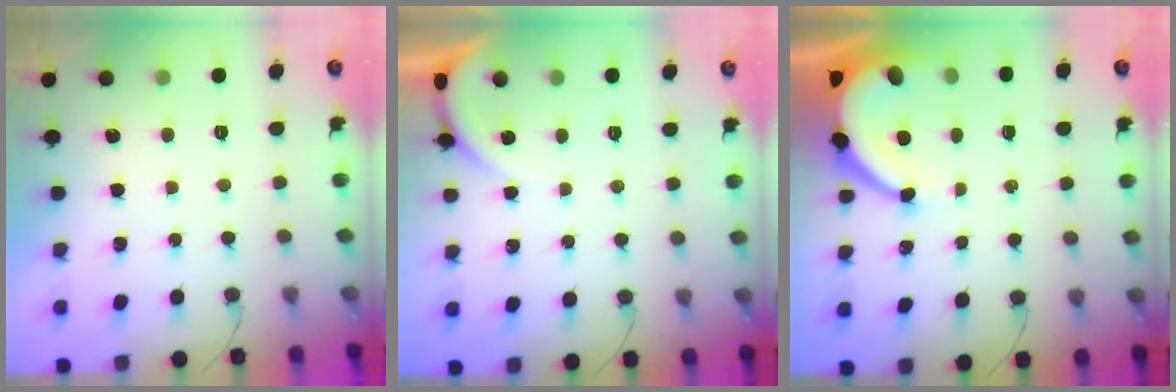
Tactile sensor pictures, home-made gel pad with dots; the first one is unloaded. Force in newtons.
{"total": 1.6, "press": 1.6, "slide": 0.1}
{"total": 6.6, "press": 6.5, "slide": 0.8}